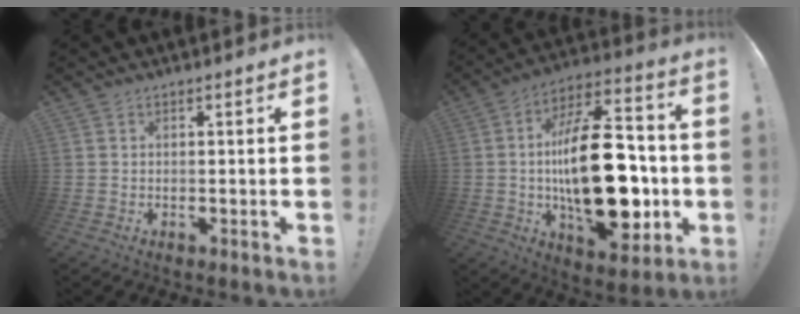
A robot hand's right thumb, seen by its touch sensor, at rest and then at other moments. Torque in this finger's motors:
{"motor_torque": [1.04, 1.51, 1.60, -1.17, 0.27]}